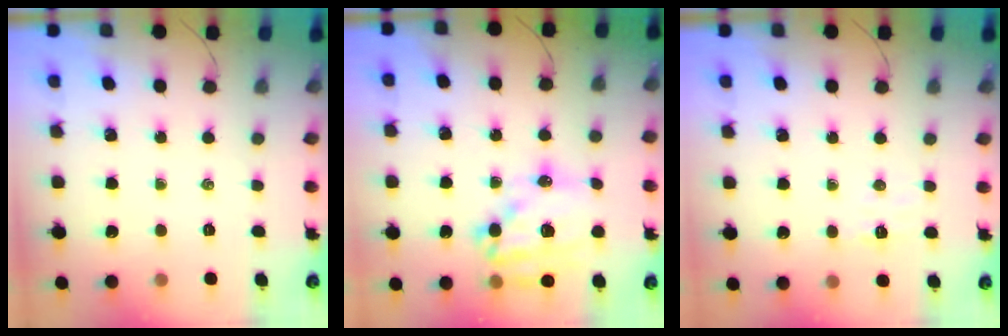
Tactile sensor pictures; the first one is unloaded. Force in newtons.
{"total": 20.0, "press": 19.5, "slide": 4.3}
{"total": 5.9, "press": 5.8, "slide": 1.1}